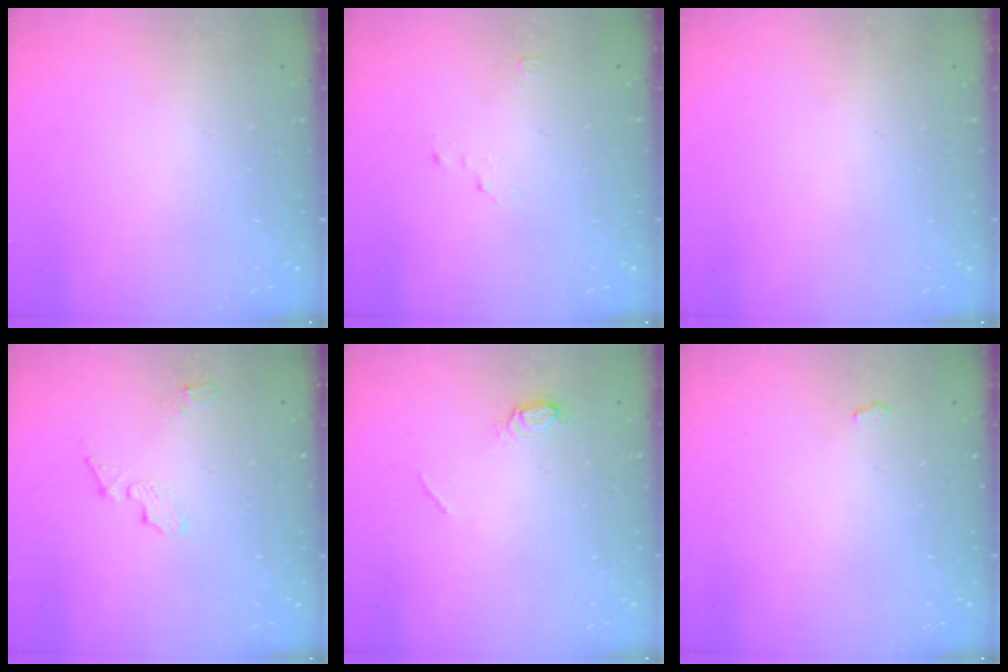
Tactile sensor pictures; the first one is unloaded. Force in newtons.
{"total": 2.1, "press": 2.1, "slide": 0.2}
{"total": 0.0}
{"total": 4.7, "press": 4.7, "slide": 0.5}
{"total": 6.1, "press": 6.0, "slide": 0.6}
{"total": 3.6, "press": 3.3, "slide": 1.5}